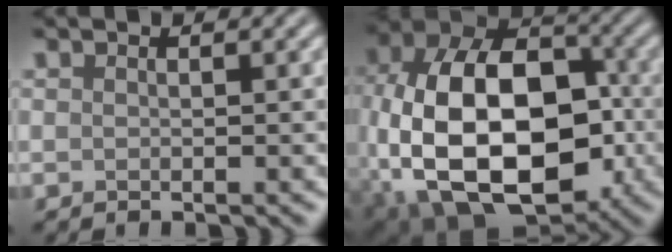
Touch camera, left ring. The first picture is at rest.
{"total": 17.2, "force": [-3.5, 10.8, 13.0], "torque": [-0.238, 0.002, -0.063]}